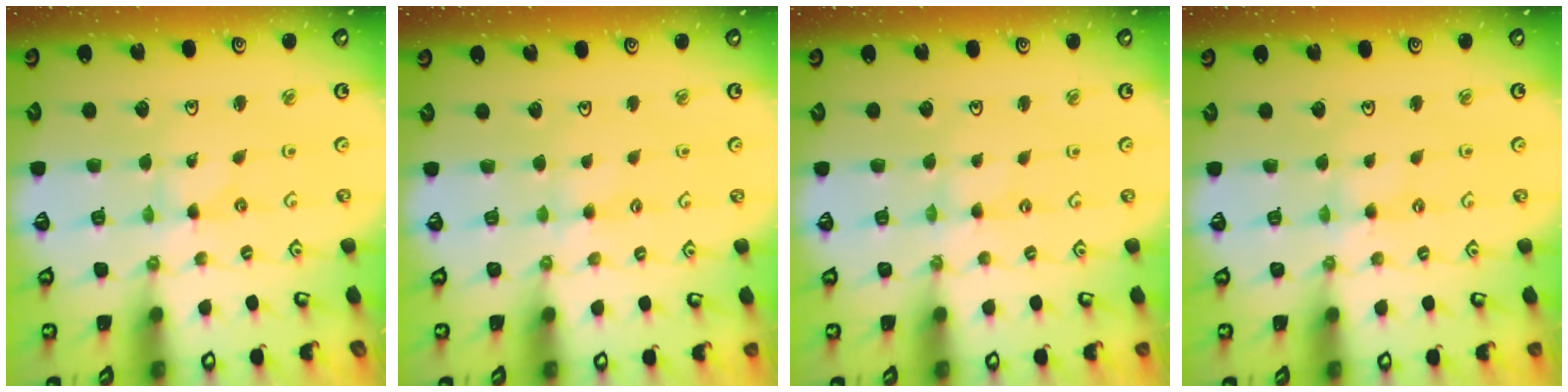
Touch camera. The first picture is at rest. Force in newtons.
{"total": 2.3, "press": 2.3, "slide": 0.3}
{"total": 0.0}
{"total": 1.8, "press": 1.8, "slide": 0.5}